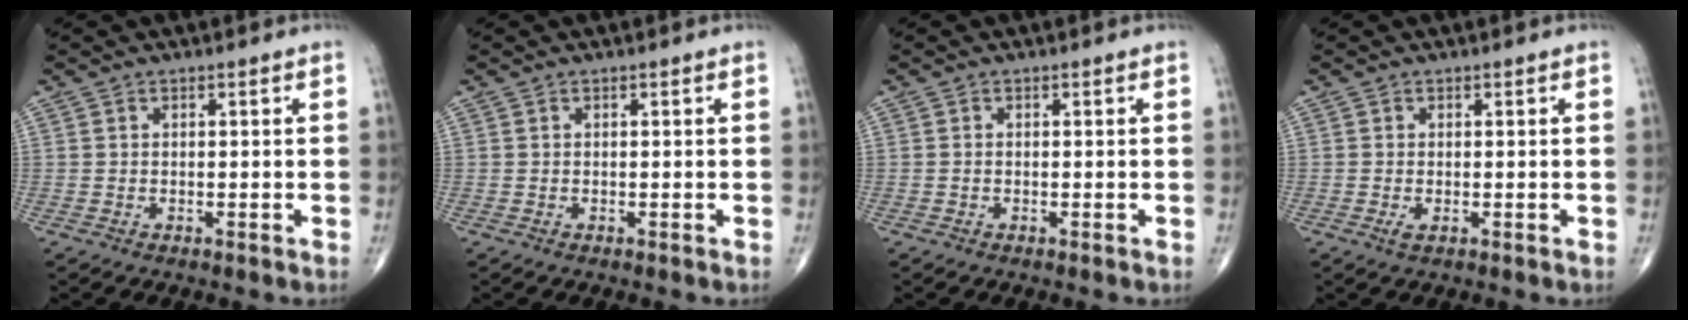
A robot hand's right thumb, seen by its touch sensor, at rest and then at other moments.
{"total": 0.0}
{"total": 0.0}
{"total": 1.1, "force": [-0.3, 0.5, 1.0], "torque": [-0.023, -0.004, -0.007]}